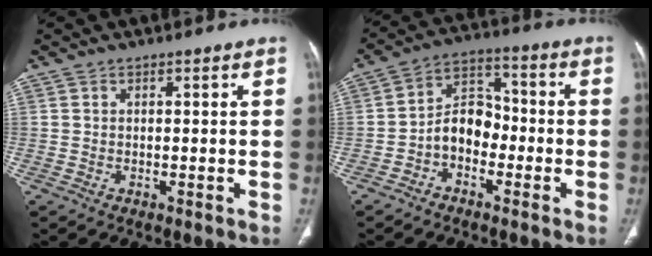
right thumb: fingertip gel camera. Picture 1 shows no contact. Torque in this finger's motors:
{"motor_torque": [1.05, 1.20, 0.98, -0.51, 0.03]}